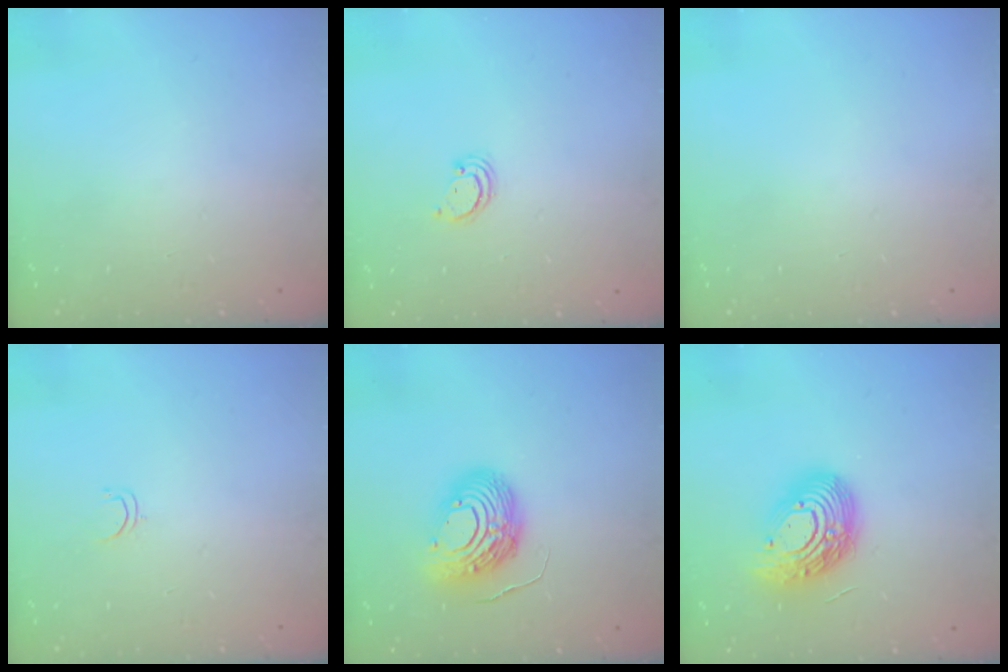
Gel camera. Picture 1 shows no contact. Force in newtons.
{"total": 2.4, "press": 2.4, "slide": 0.2}
{"total": 0.0}
{"total": 3.3, "press": 3.2, "slide": 0.2}
{"total": 12.0, "press": 11.9, "slide": 1.3}
{"total": 16.1, "press": 16.0, "slide": 1.3}